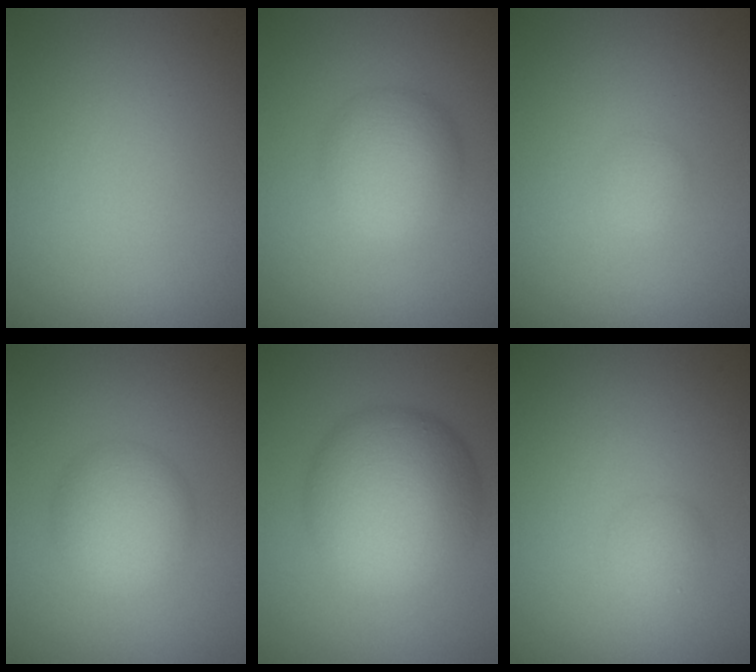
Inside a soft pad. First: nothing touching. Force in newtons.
{"total": 4.2, "press": 4.2, "slide": 0.1}
{"total": 1.0, "press": 1.0, "slide": 0.0}
{"total": 4.3, "press": 4.3, "slide": 0.1}
{"total": 9.4, "press": 9.4, "slide": 0.1}
{"total": 1.4, "press": 1.4, "slide": 0.1}